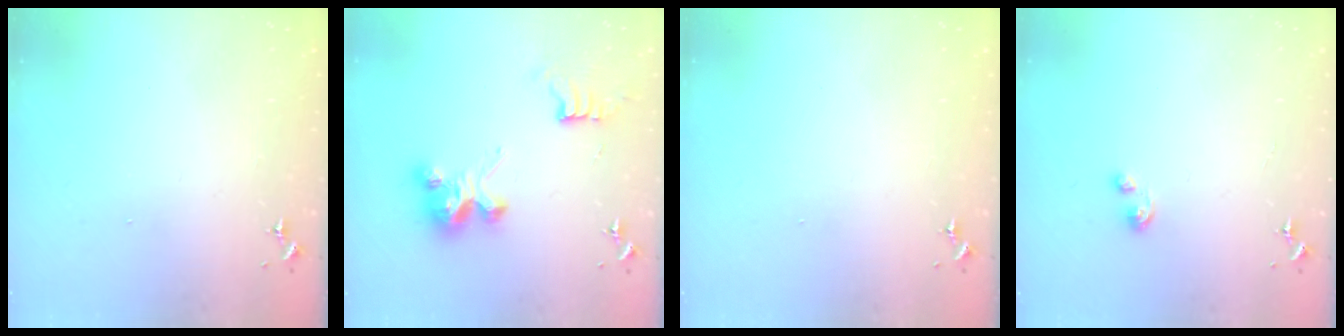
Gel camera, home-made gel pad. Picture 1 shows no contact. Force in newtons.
{"total": 9.8, "press": 9.8, "slide": 0.7}
{"total": 0.0}
{"total": 2.5, "press": 2.5, "slide": 0.2}